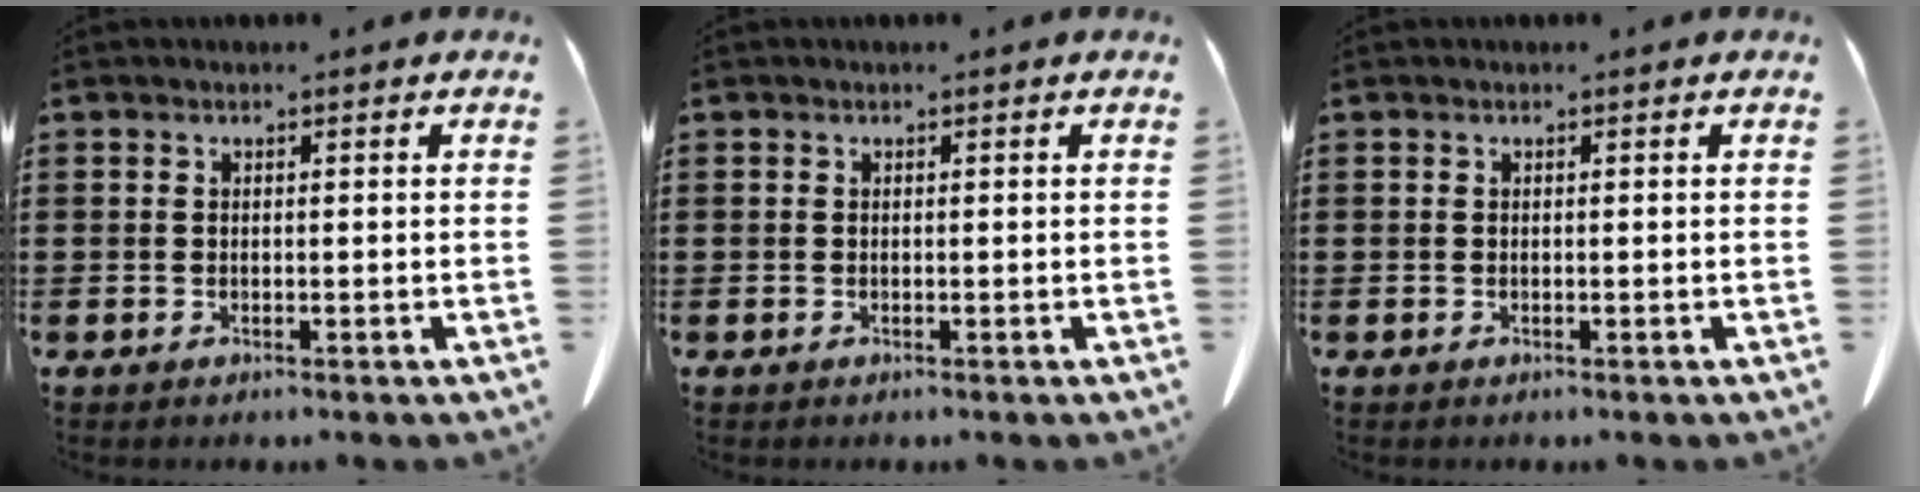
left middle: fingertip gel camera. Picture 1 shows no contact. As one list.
[{"total": 0.0}, {"total": 0.0}]